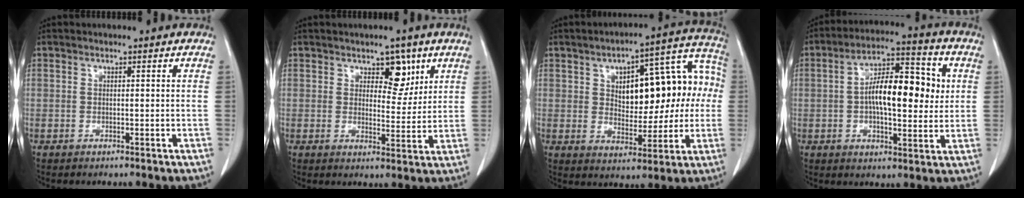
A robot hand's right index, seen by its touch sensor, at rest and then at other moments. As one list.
[{"total": 5.1, "force": [2.9, 2.7, 3.2], "torque": [-0.036, -0.001, 0.043]}, {"total": 17.3, "force": [2.0, 7.8, 15.4], "torque": [-0.206, 0.050, 0.039]}, {"total": 13.5, "force": [1.2, 5.0, 12.5], "torque": [-0.211, 0.026, 0.015]}]